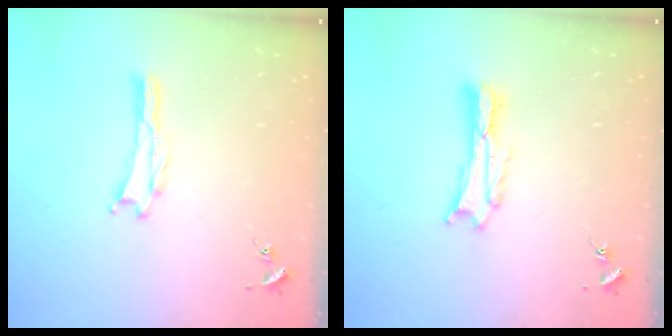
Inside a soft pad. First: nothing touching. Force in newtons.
{"total": 1.8, "press": 1.8, "slide": 0.3}